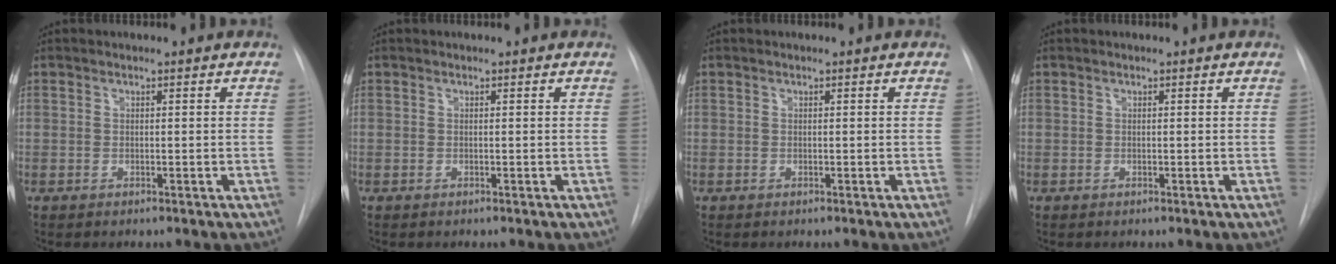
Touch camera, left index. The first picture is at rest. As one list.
[{"total": 0.0}, {"total": 0.0}, {"total": 0.0}]